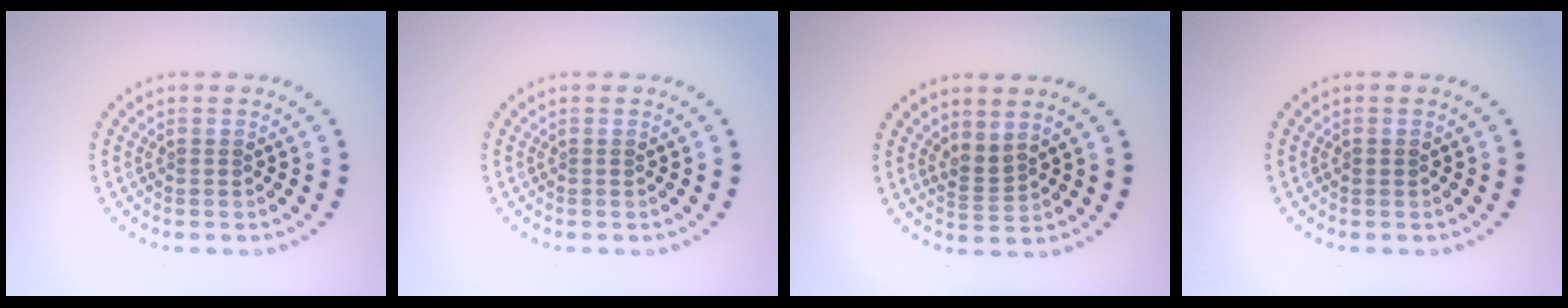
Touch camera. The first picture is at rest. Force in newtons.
{"total": 0.0}
{"total": 1.7, "press": 1.3, "slide": 1.2}
{"total": 0.5, "press": 0.5, "slide": 0.0}